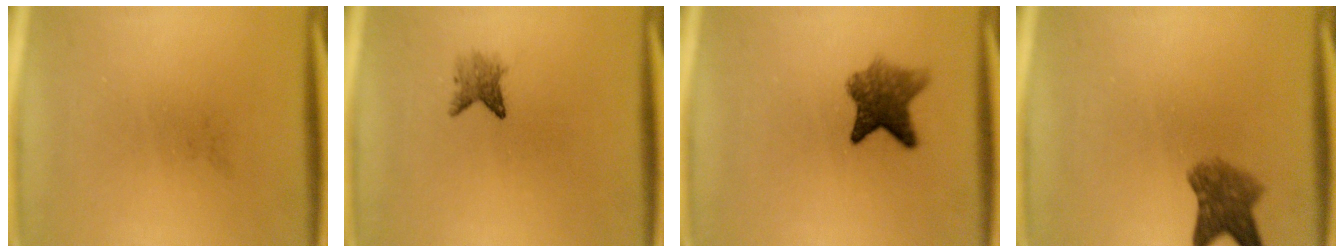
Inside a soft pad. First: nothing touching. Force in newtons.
{"total": 2.2}
{"total": 6.2}
{"total": 5.2}